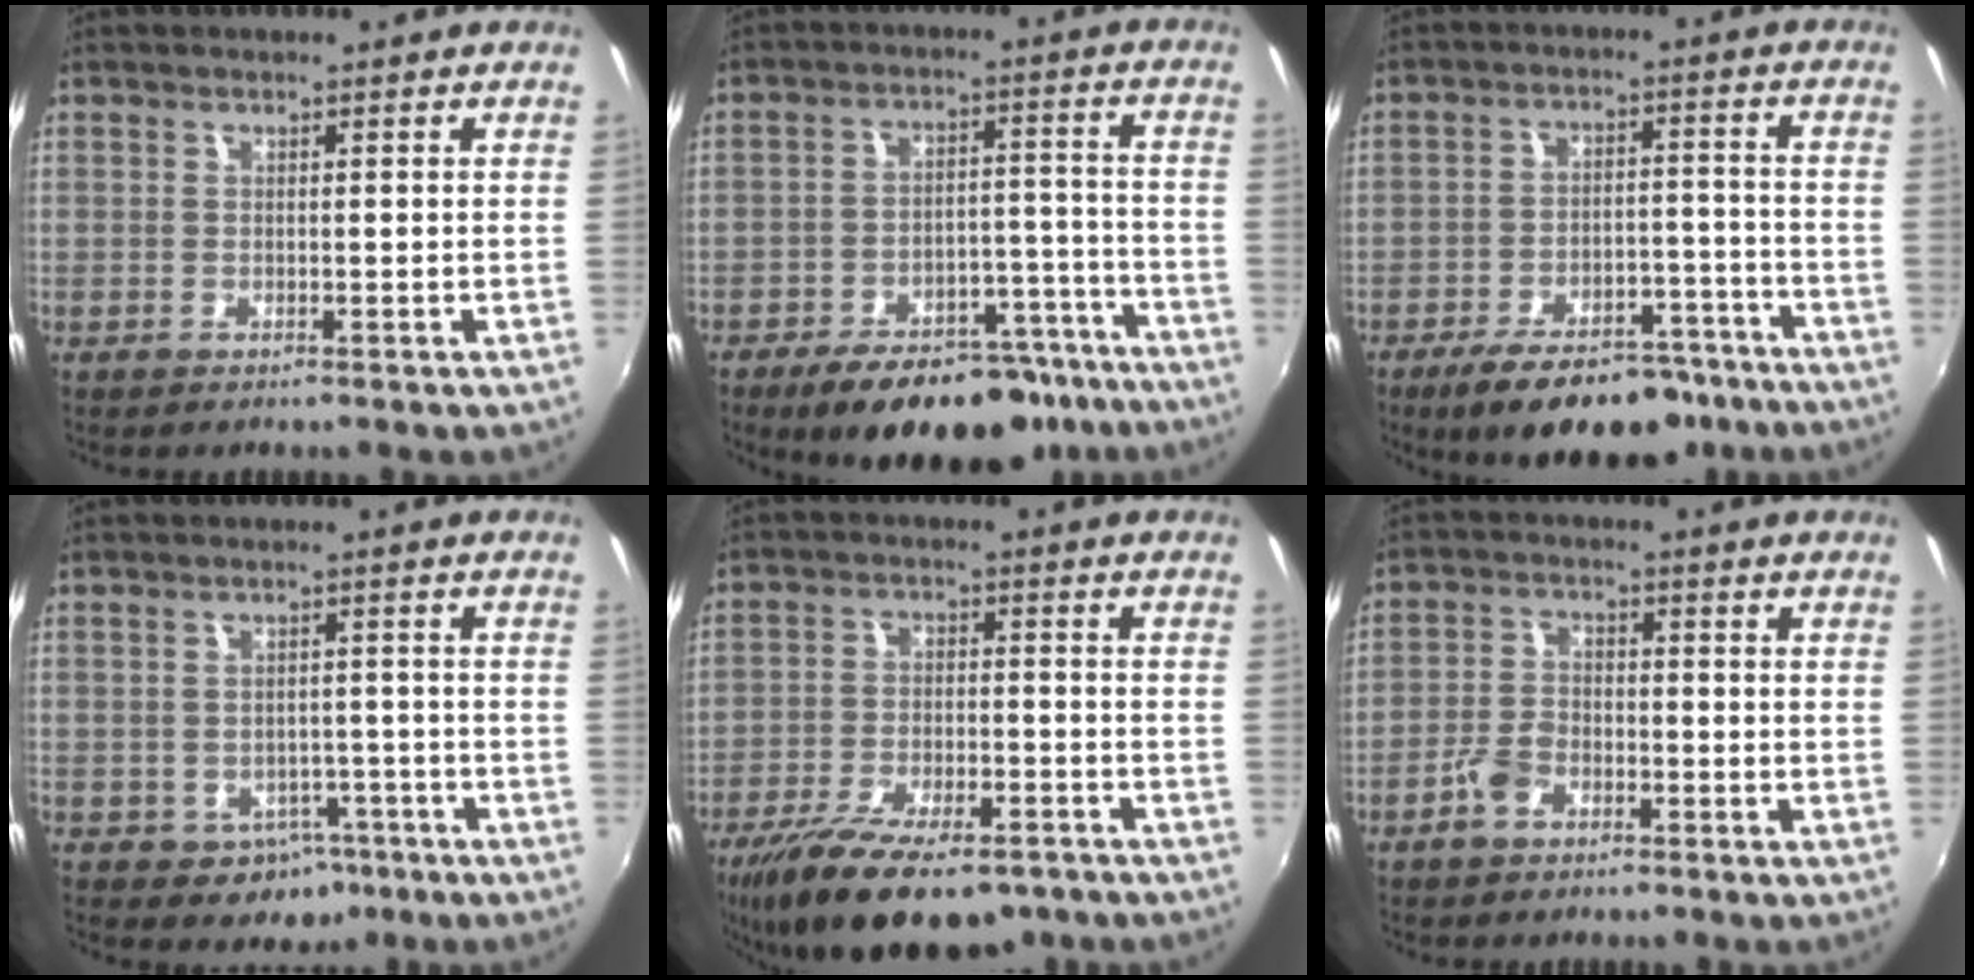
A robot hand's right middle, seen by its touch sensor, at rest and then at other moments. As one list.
[{"total": 18.2, "force": [-14.1, 7.9, 8.3], "torque": [-0.137, 0.021, -0.180]}, {"total": 15.4, "force": [-11.7, 6.4, 7.7], "torque": [-0.137, 0.004, -0.161]}, {"total": 5.9, "force": [-3.1, 4.7, 1.8], "torque": [-0.043, 0.008, -0.027]}, {"total": 18.2, "force": [-12.9, 7.1, 10.8], "torque": [-0.215, -0.041, -0.202]}, {"total": 4.7, "force": [-2.9, 2.7, 2.5], "torque": [-0.061, 0.007, -0.055]}]